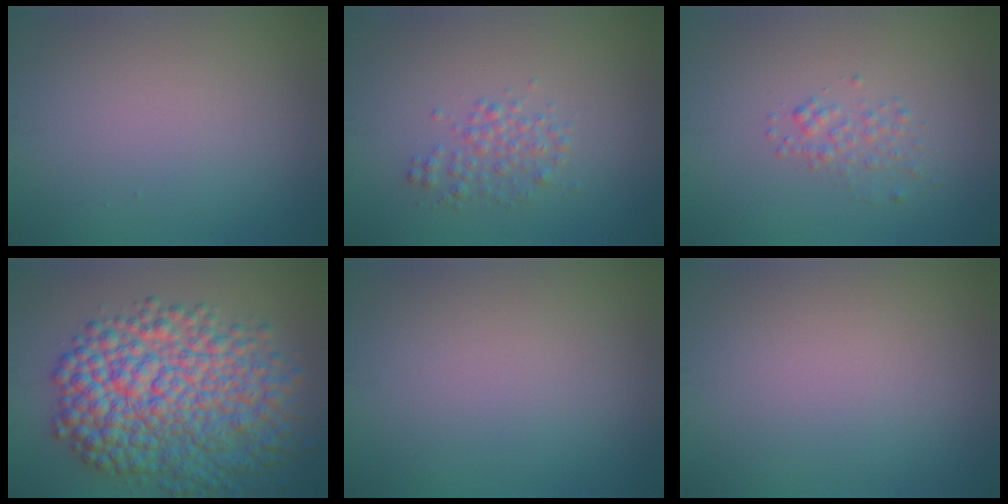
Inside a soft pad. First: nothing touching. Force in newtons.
{"total": 2.0, "press": 2.0, "slide": 0.1}
{"total": 1.5, "press": 1.5, "slide": 0.1}
{"total": 11.7, "press": 11.7, "slide": 0.2}
{"total": 0.0}
{"total": 0.0}